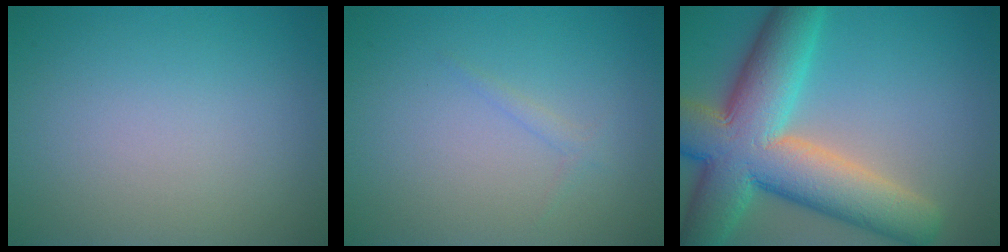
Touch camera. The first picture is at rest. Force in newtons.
{"total": 0.8, "press": 0.8, "slide": 0.1}
{"total": 12.8, "press": 12.8, "slide": 0.7}